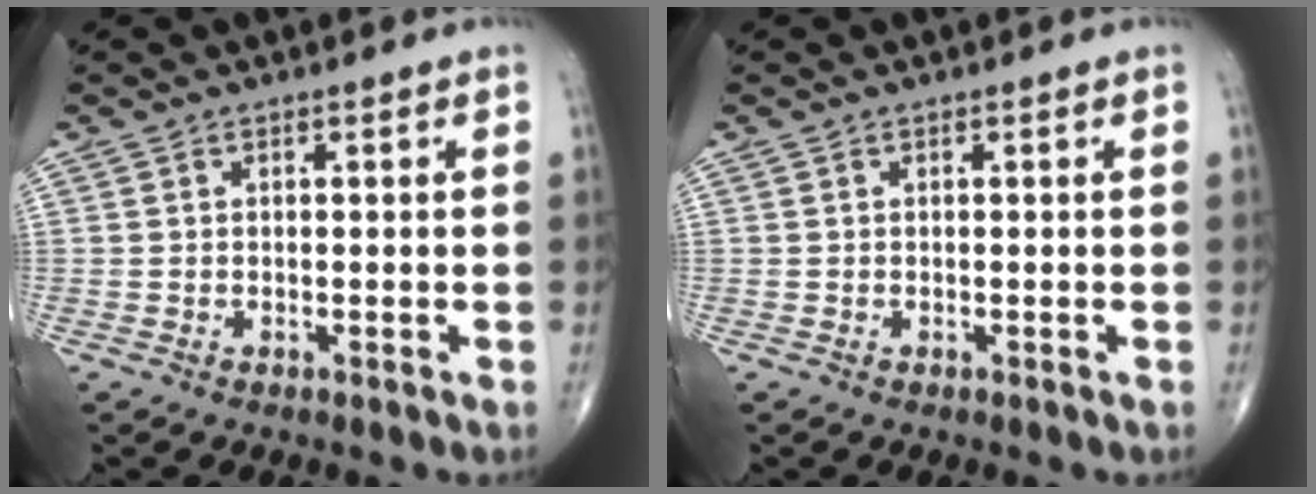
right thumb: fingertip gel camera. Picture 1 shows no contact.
{"total": 0.0}